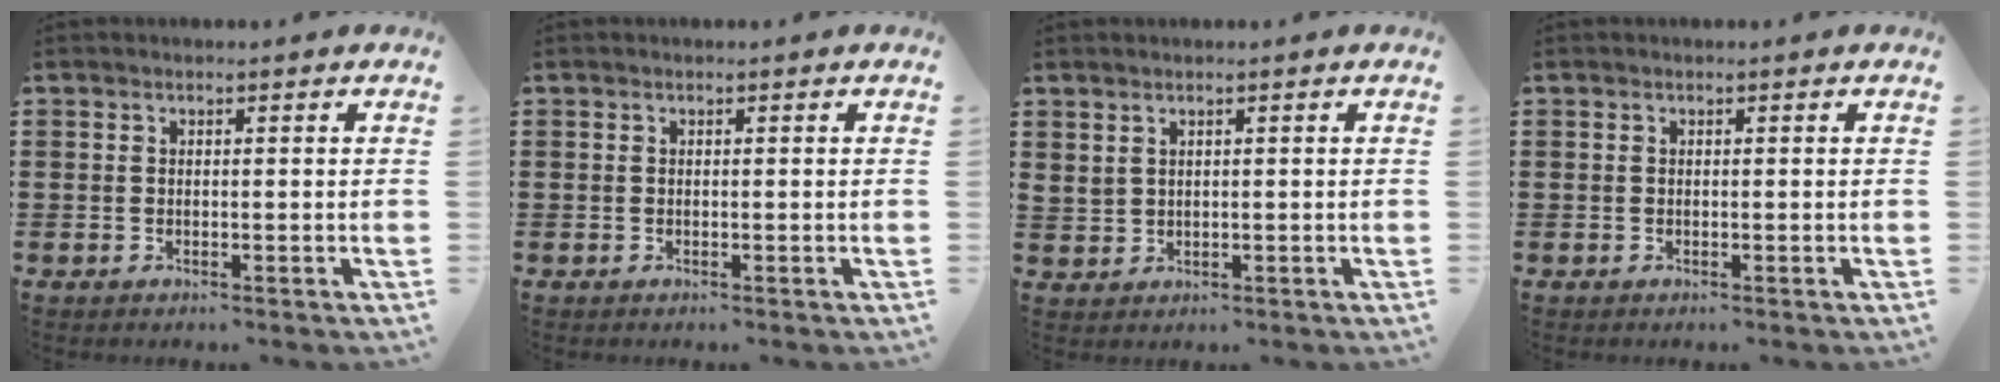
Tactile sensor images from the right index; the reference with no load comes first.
{"total": 0.0}
{"total": 1.5, "force": [1.2, 0.8, 0.5], "torque": [-0.012, 0.001, 0.023]}
{"total": 0.0}